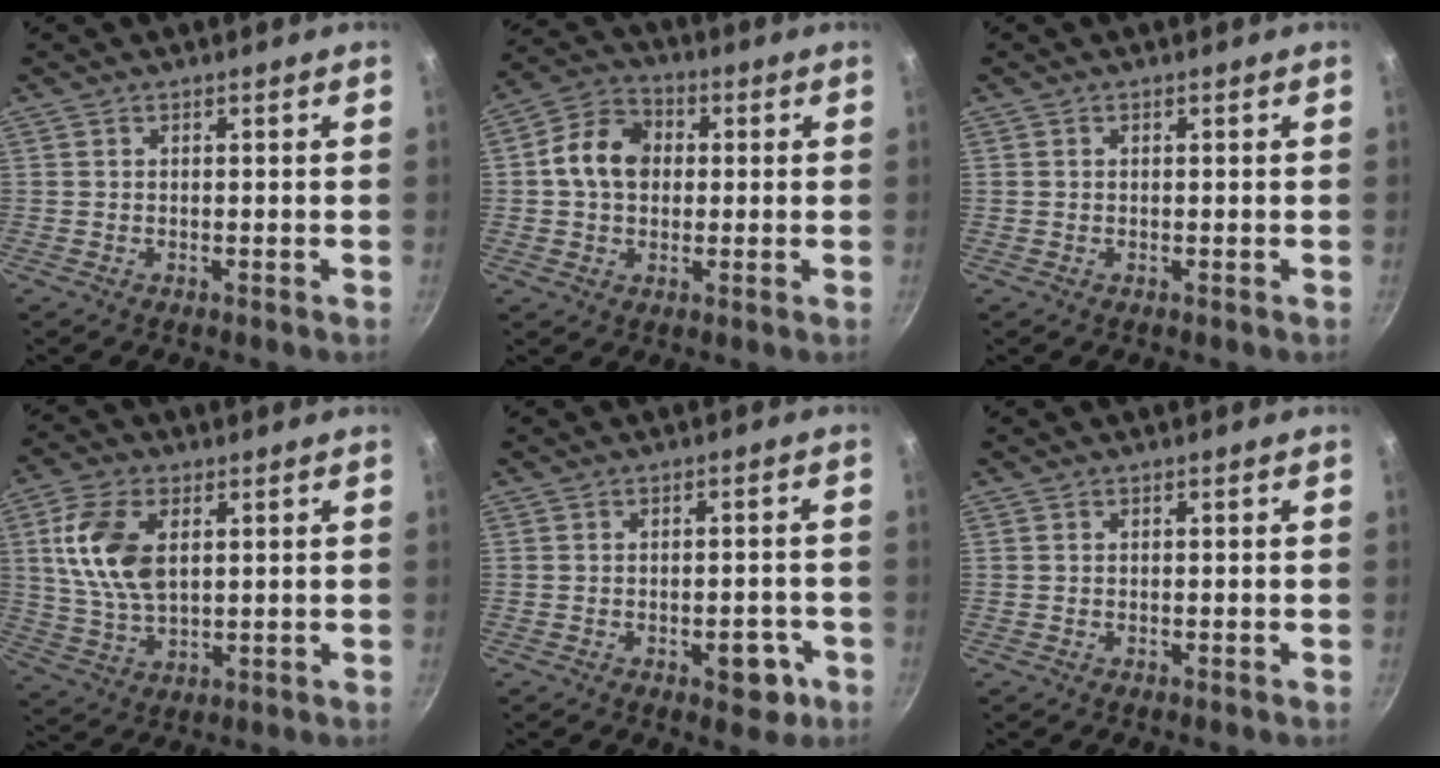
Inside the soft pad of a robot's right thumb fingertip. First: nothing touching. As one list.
[{"total": 9.9, "force": [0.9, 7.8, 6.1], "torque": [-0.083, 0.017, -0.002]}, {"total": 0.0}, {"total": 12.1, "force": [3.0, 7.0, 9.5], "torque": [-0.175, -0.009, 0.059]}, {"total": 5.6, "force": [-2.3, 3.0, 4.1], "torque": [-0.028, 0.017, -0.024]}, {"total": 0.0}]